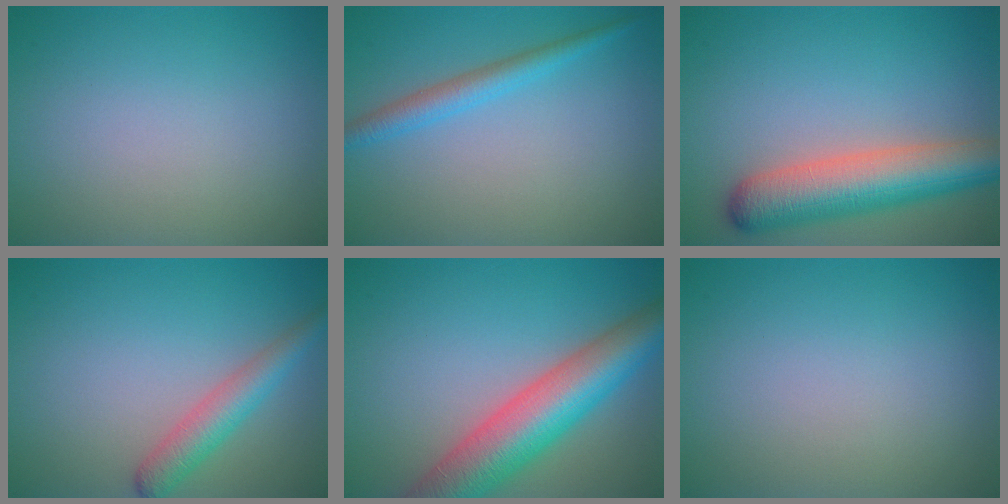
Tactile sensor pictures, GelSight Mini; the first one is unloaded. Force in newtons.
{"total": 2.5, "press": 2.5, "slide": 0.1}
{"total": 7.4, "press": 7.4, "slide": 0.5}
{"total": 3.3, "press": 3.3, "slide": 0.1}
{"total": 9.2, "press": 9.2, "slide": 0.4}
{"total": 0.0}